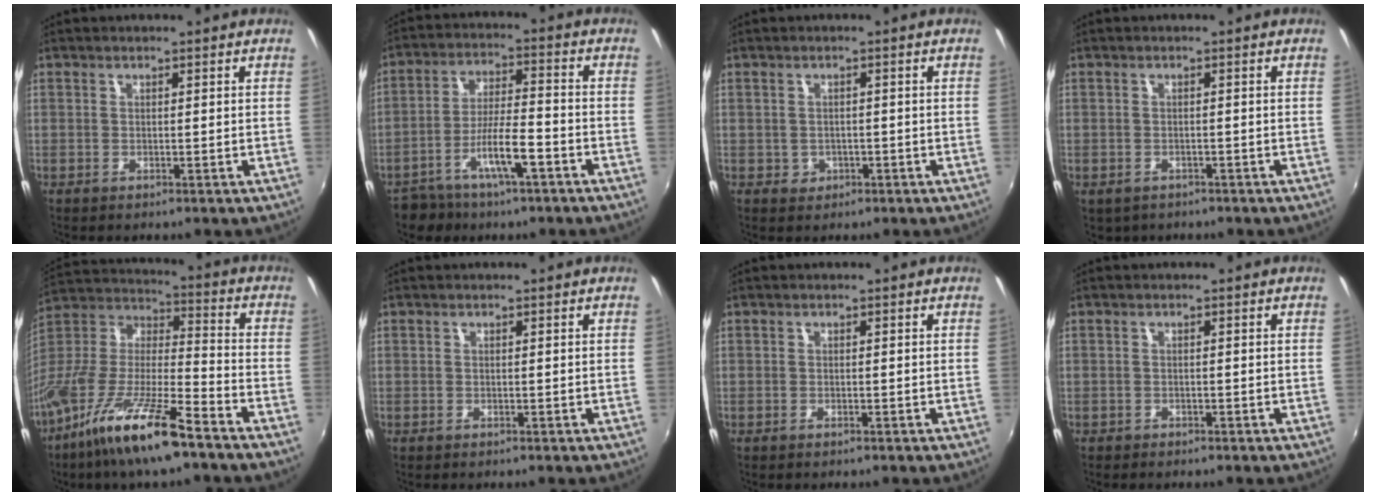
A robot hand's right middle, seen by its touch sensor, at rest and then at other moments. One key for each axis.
{"total": 9.7, "fx": -5.7, "fy": 3.6, "fz": 7.0, "tx": -0.138, "ty": 0.010, "tz": -0.090}
{"total": 2.3, "fx": -0.6, "fy": 2.1, "fz": 0.6, "tx": -0.012, "ty": 0.000, "tz": -0.004}
{"total": 2.9, "fx": -1.6, "fy": 2.1, "fz": 1.1, "tx": -0.027, "ty": -0.008, "tz": -0.019}
{"total": 19.7, "fx": -12.9, "fy": 3.8, "fz": 14.4, "tx": -0.275, "ty": -0.024, "tz": -0.247}
{"total": 0.0}
{"total": 0.0}
{"total": 0.9, "fx": -0.8, "fy": 0.5, "fz": 0.1, "tx": -0.008, "ty": 0.000, "tz": -0.012}